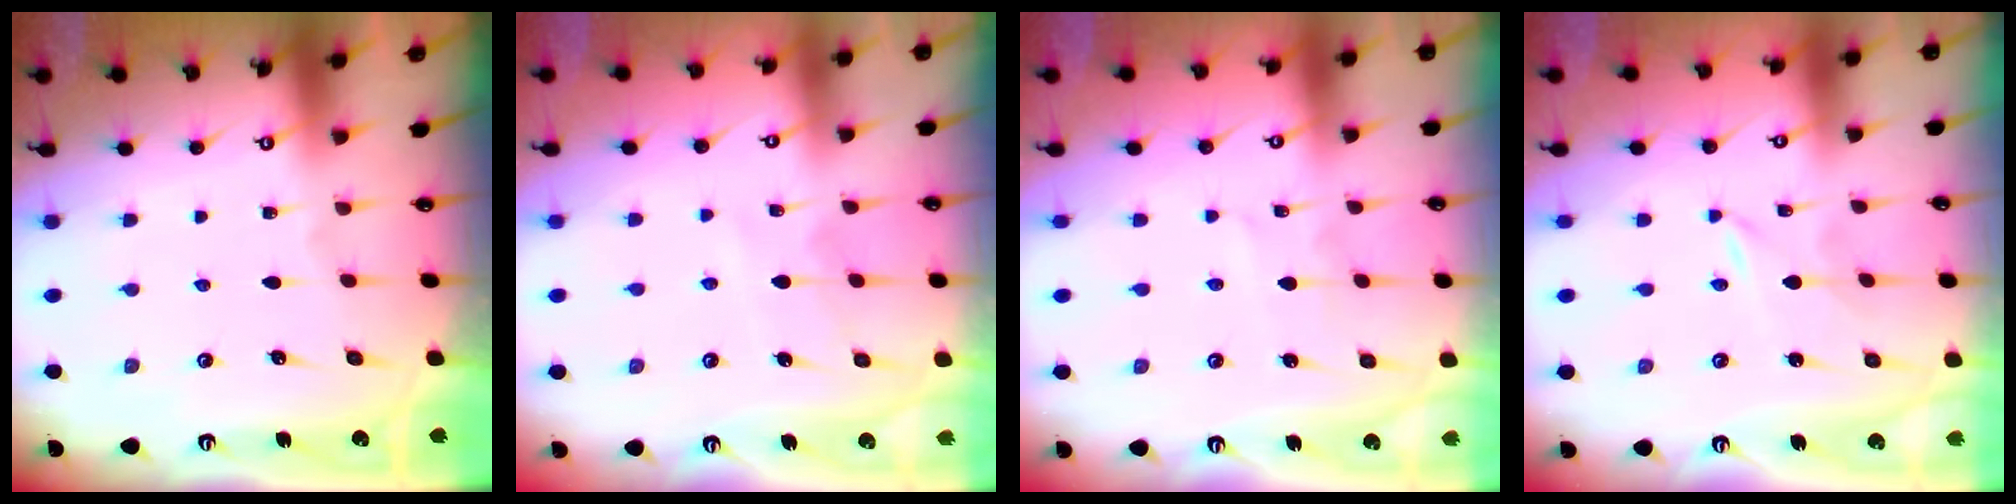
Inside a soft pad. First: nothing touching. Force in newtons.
{"total": 6.0, "press": 6.0, "slide": 0.5}
{"total": 2.7, "press": 2.7, "slide": 0.3}
{"total": 0.0}